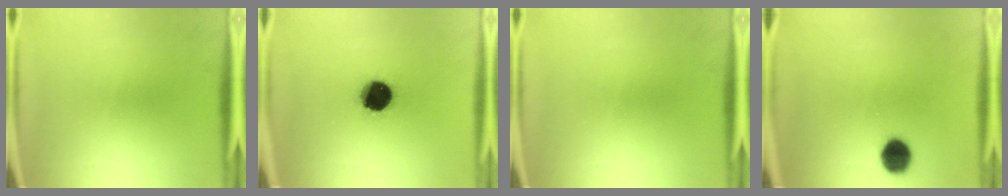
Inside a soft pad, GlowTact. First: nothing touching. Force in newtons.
{"total": 13.6}
{"total": 0.0}
{"total": 7.0}